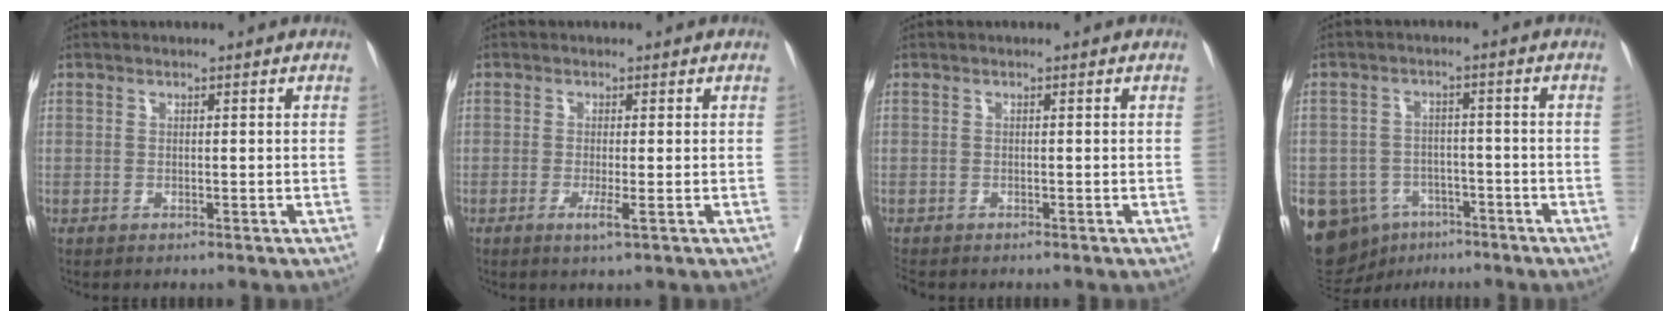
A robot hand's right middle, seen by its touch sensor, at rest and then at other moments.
{"total": 2.1, "force": [-0.9, -0.1, 2.0], "torque": [-0.033, -0.005, -0.016]}
{"total": 1.6, "force": [-1.5, 0.5, 0.4], "torque": [-0.013, -0.007, -0.027]}
{"total": 15.1, "force": [-7.8, 11.6, 5.6], "torque": [-0.140, 0.016, -0.106]}